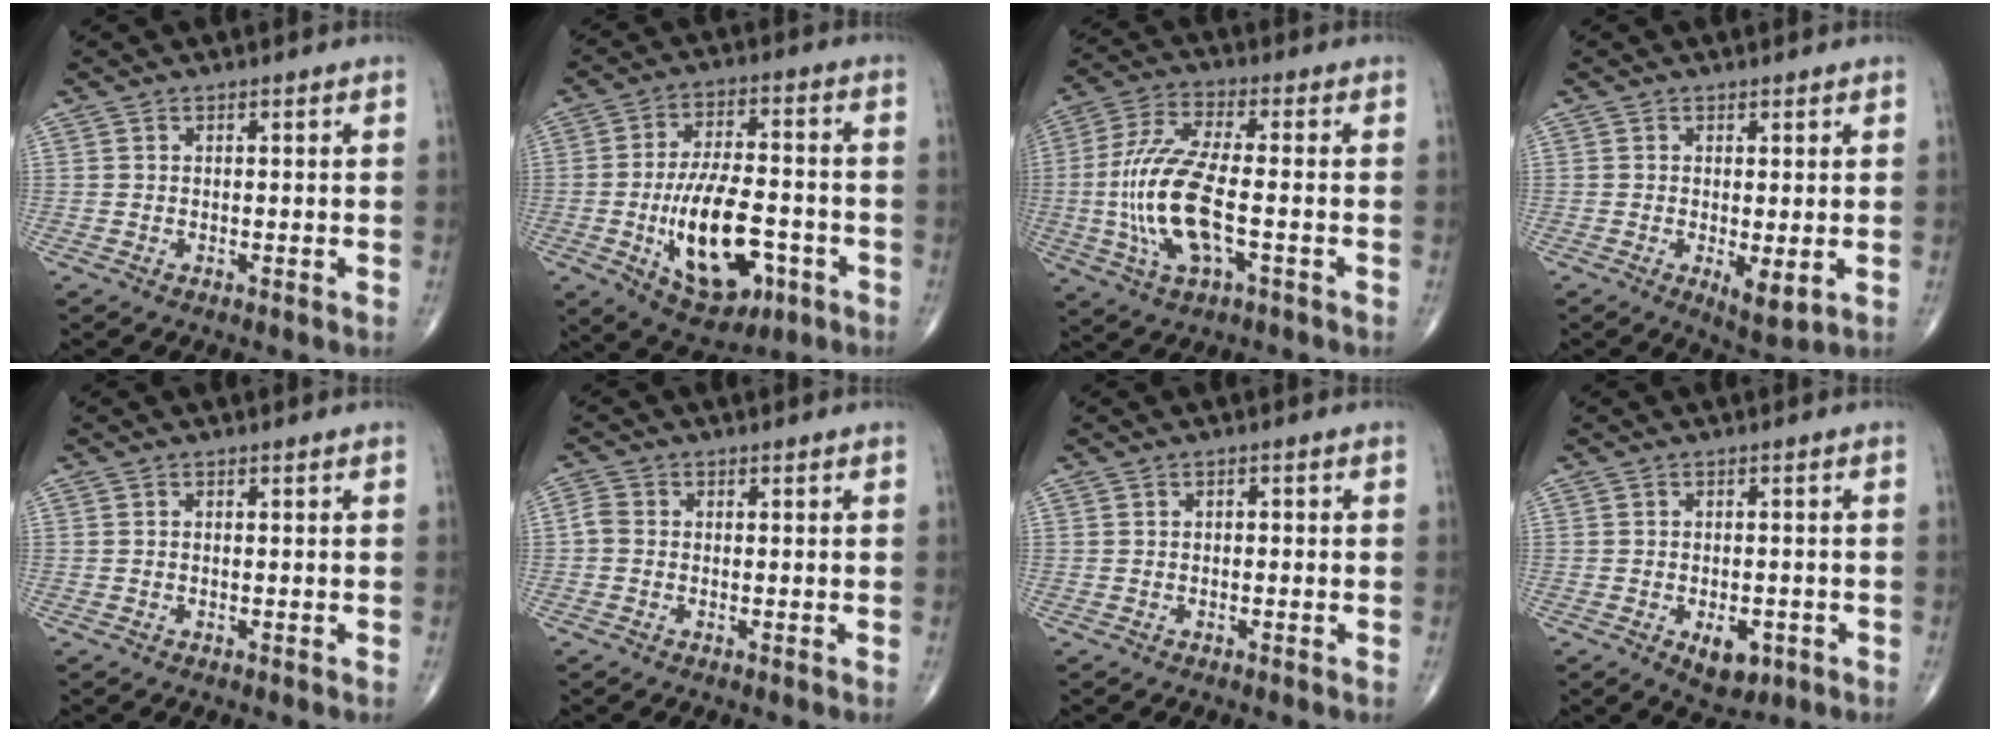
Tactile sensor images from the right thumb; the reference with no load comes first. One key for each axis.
{"total": 17.2, "fx": -5.1, "fy": 8.5, "fz": 14.1, "tx": -0.219, "ty": 0.019, "tz": -0.072}
{"total": 15.3, "fx": -2.6, "fy": 5.4, "fz": 14.1, "tx": -0.309, "ty": 0.015, "tz": -0.049}
{"total": 4.4, "fx": -0.7, "fy": 1.5, "fz": 4.1, "tx": -0.063, "ty": -0.016, "tz": -0.008}
{"total": 0.0}
{"total": 2.1, "fx": -0.4, "fy": 1.6, "fz": 1.2, "tx": -0.022, "ty": 0.002, "tz": -0.017}
{"total": 0.8, "fx": -0.2, "fy": 0.6, "fz": 0.5, "tx": -0.001, "ty": 0.003, "tz": -0.007}
{"total": 5.5, "fx": -2.1, "fy": 3.1, "fz": 3.9, "tx": -0.042, "ty": 0.002, "tz": -0.022}